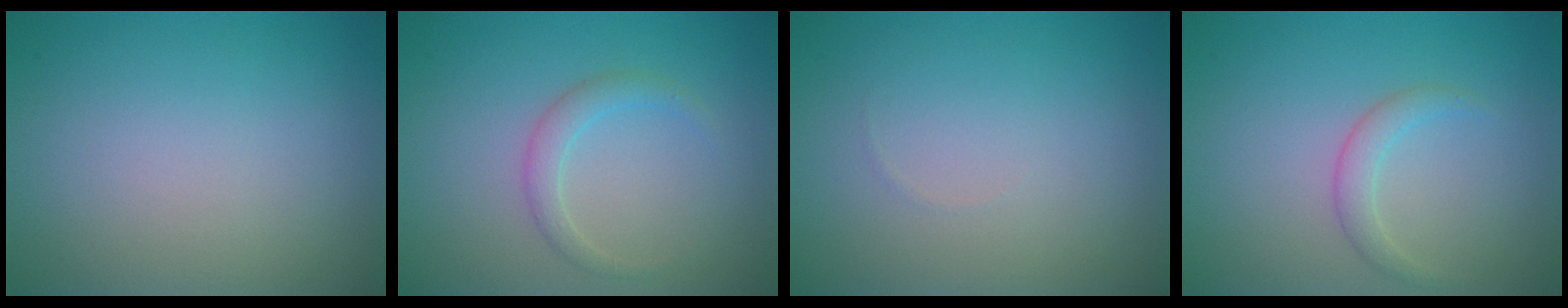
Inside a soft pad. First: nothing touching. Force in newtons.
{"total": 1.7, "press": 1.7, "slide": 0.1}
{"total": 0.0}
{"total": 1.6, "press": 1.6, "slide": 0.0}